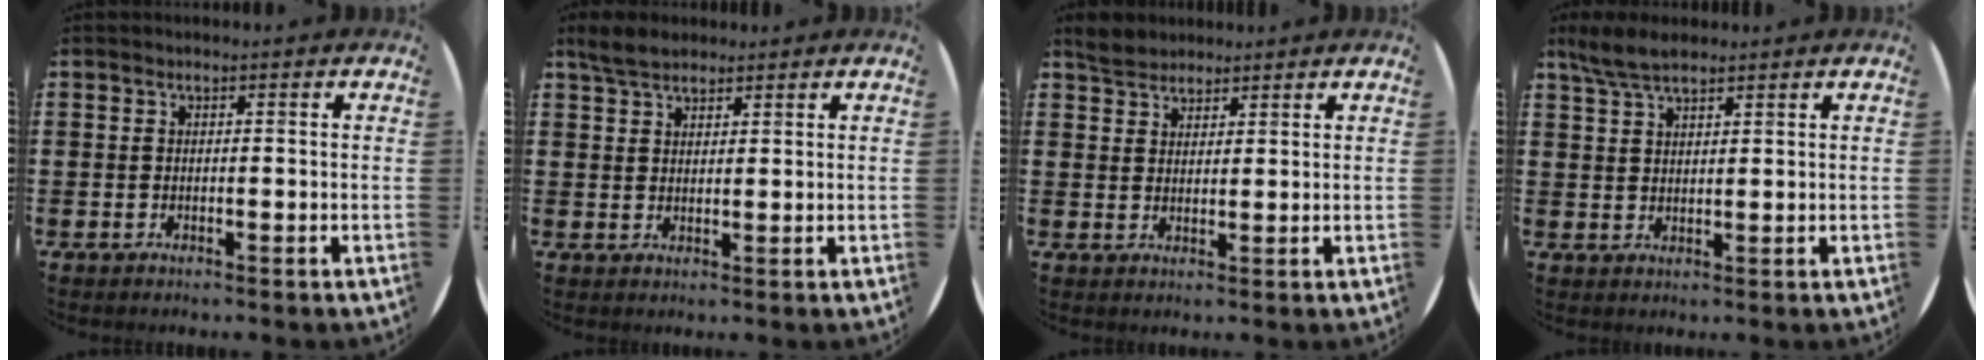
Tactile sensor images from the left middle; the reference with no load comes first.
{"total": 3.6, "force": [3.1, 1.3, 1.3], "torque": [-0.024, -0.001, 0.058]}
{"total": 3.1, "force": [2.8, 1.2, 0.2], "torque": [-0.004, 0.002, 0.054]}
{"total": 4.6, "force": [3.7, 1.2, 2.3], "torque": [-0.054, 0.000, 0.070]}